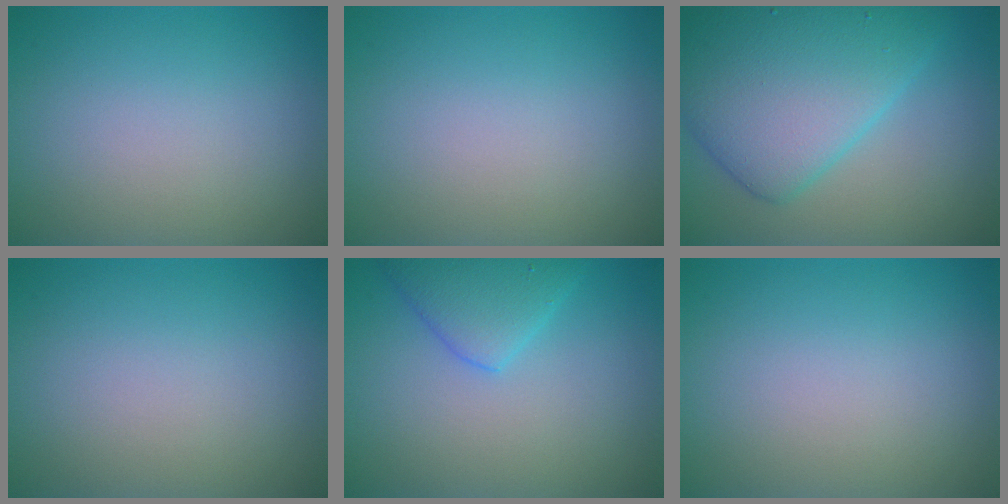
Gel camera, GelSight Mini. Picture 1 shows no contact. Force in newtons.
{"total": 0.0}
{"total": 8.7, "press": 8.7, "slide": 0.1}
{"total": 0.0}
{"total": 3.5, "press": 3.5, "slide": 0.3}
{"total": 0.0}